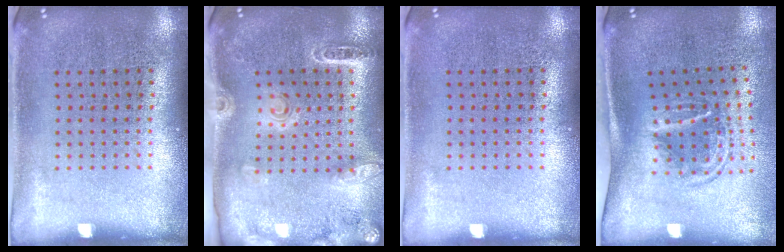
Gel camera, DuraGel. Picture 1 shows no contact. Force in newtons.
{"total": 1.7, "press": 1.7, "slide": 0.1}
{"total": 0.0}
{"total": 1.8, "press": 1.2, "slide": 1.3}